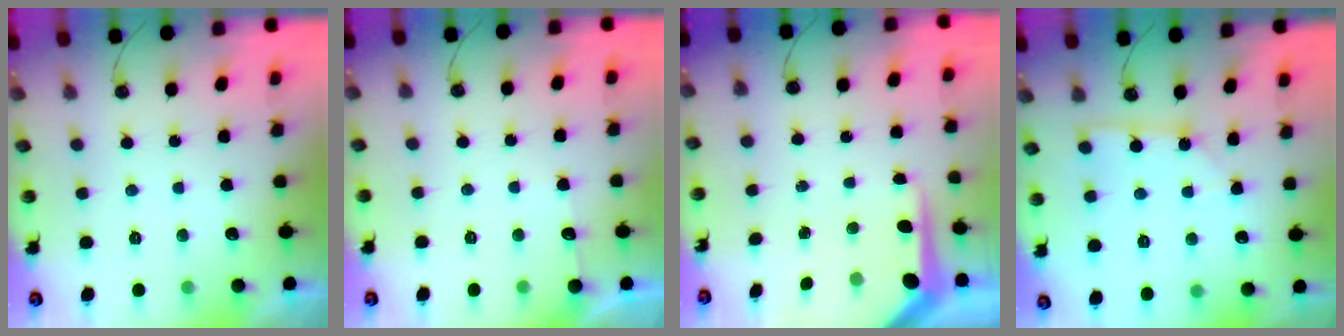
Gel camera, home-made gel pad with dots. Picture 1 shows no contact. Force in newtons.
{"total": 2.9, "press": 2.8, "slide": 0.4}
{"total": 7.8, "press": 7.7, "slide": 0.8}
{"total": 3.0, "press": 3.0, "slide": 0.2}